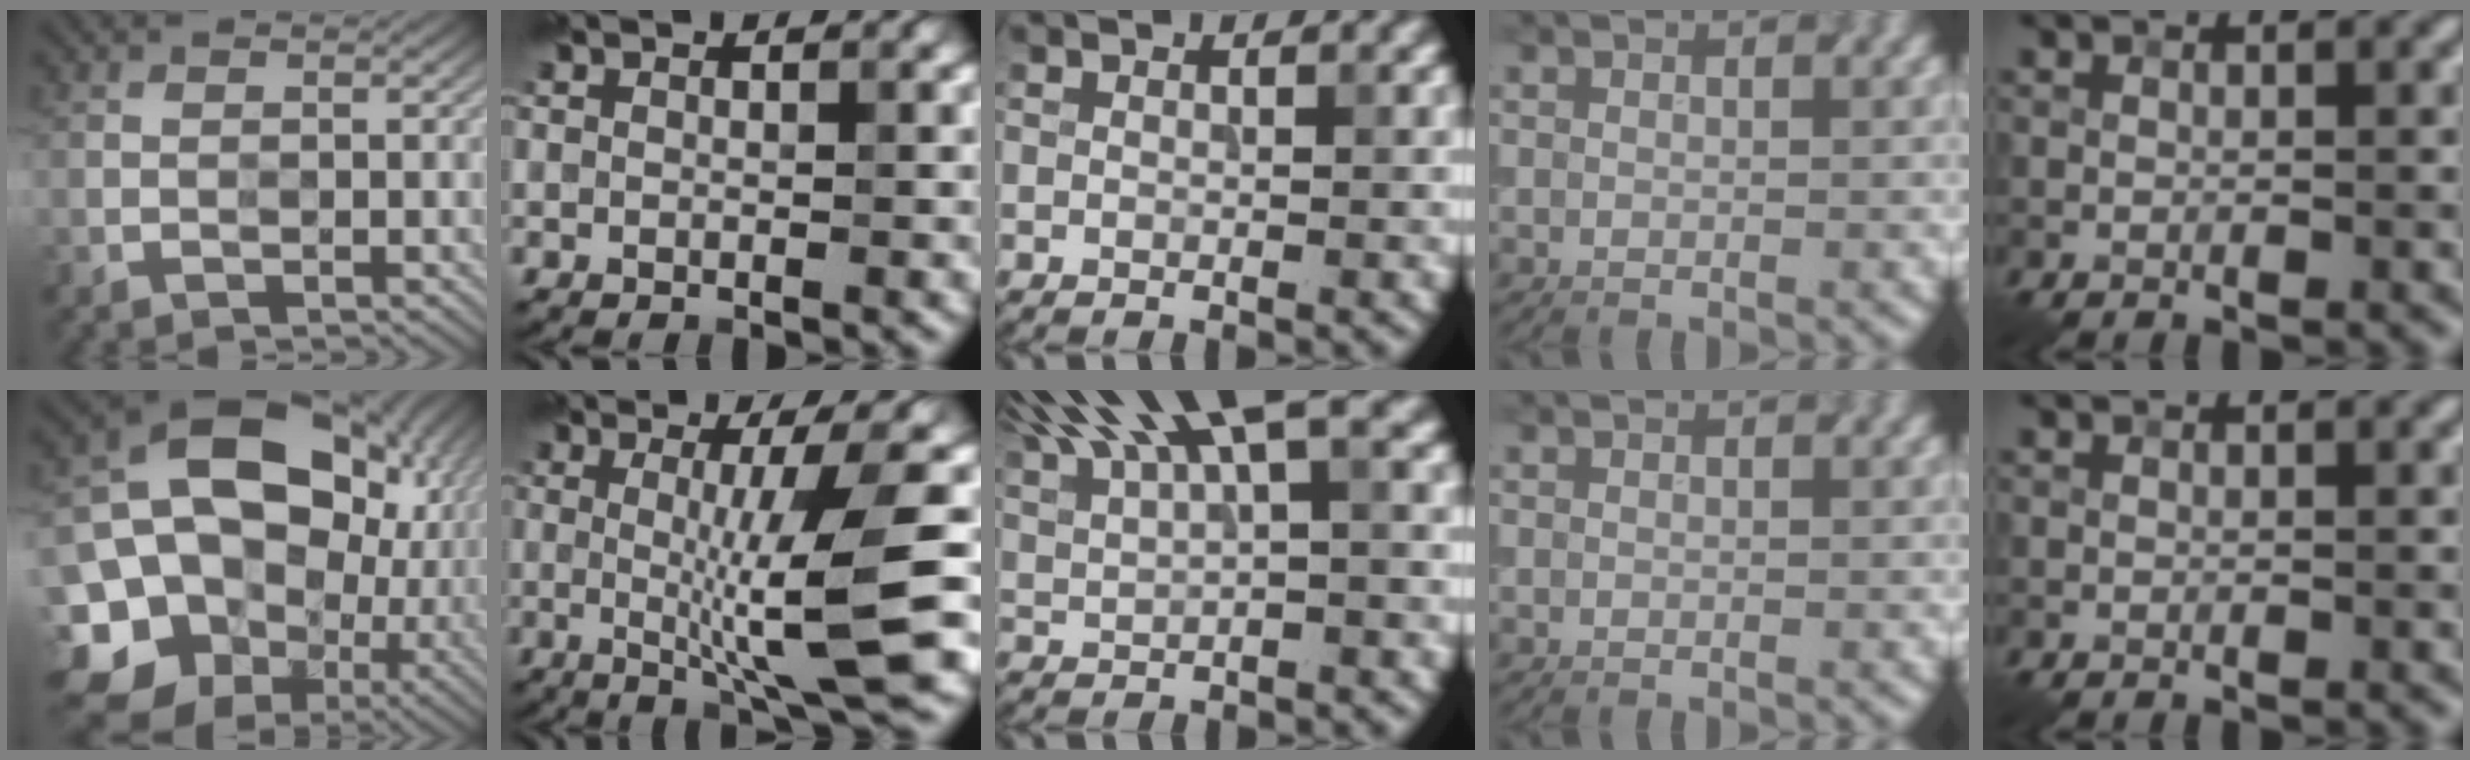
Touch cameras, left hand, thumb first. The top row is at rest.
{"thumb": {"total": 20.0, "force": [-1.3, 15.6, 12.4], "torque": [-0.279, -0.038, 0.004]}, "index": {"total": 8.9, "force": [-0.3, 1.2, 8.8], "torque": [-0.126, -0.011, 0.002]}, "middle": {"total": 9.2, "force": [5.4, 2.4, 7.0], "torque": [-0.127, 0.026, 0.099]}}